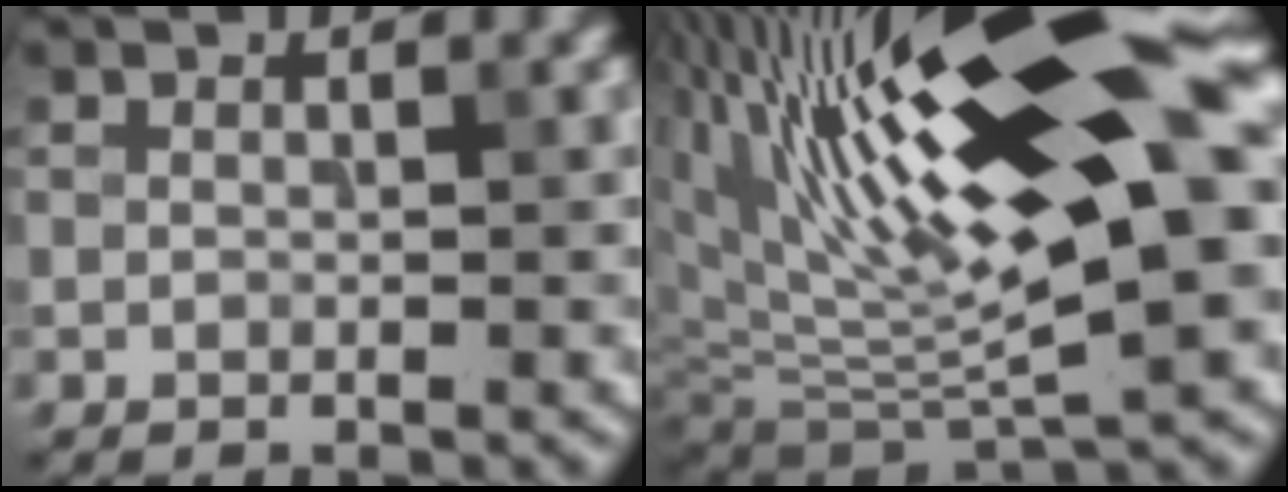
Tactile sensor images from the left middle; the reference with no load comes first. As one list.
[{"total": 18.2, "force": [6.3, 6.0, 16.0], "torque": [-0.276, 0.011, 0.107]}]